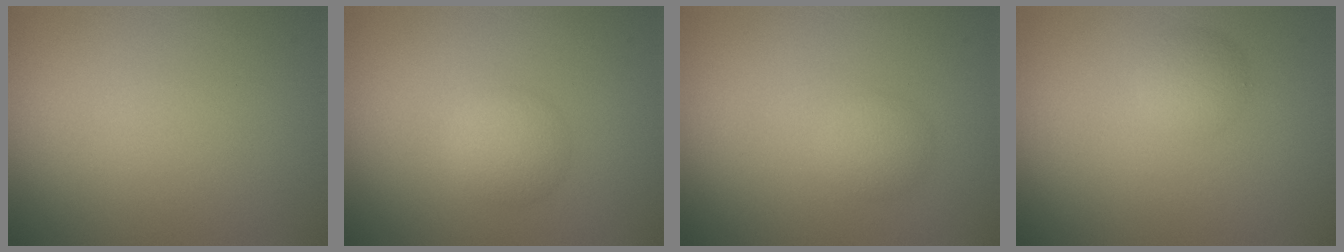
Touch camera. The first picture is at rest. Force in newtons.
{"total": 2.3, "press": 2.3, "slide": 0.1}
{"total": 1.8, "press": 1.8, "slide": 0.0}
{"total": 1.7, "press": 1.7, "slide": 0.0}